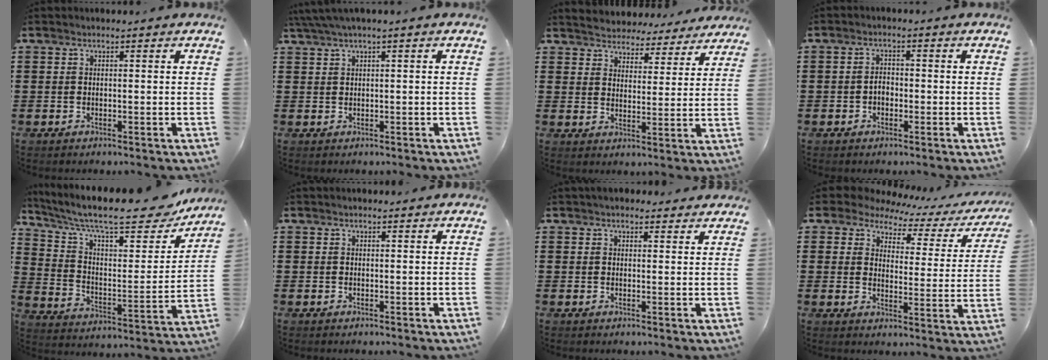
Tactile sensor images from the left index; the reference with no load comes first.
{"total": 1.9, "force": [0.8, -0.1, 1.8], "torque": [-0.032, -0.002, 0.015]}
{"total": 4.2, "force": [4.2, 0.1, -0.7], "torque": [-0.014, -0.034, 0.071]}
{"total": 2.1, "force": [-0.6, 1.4, 1.5], "torque": [-0.029, 0.004, -0.014]}
{"total": 11.9, "force": [9.5, 2.1, 6.8], "torque": [-0.145, -0.062, 0.157]}
{"total": 0.7, "force": [0.6, 0.2, 0.2], "torque": [-0.006, 0.001, 0.012]}
{"total": 2.3, "force": [2.1, 0.7, 0.4], "torque": [-0.012, 0.003, 0.041]}
{"total": 4.1, "force": [3.6, 1.8, 0.9], "torque": [-0.037, -0.022, 0.057]}